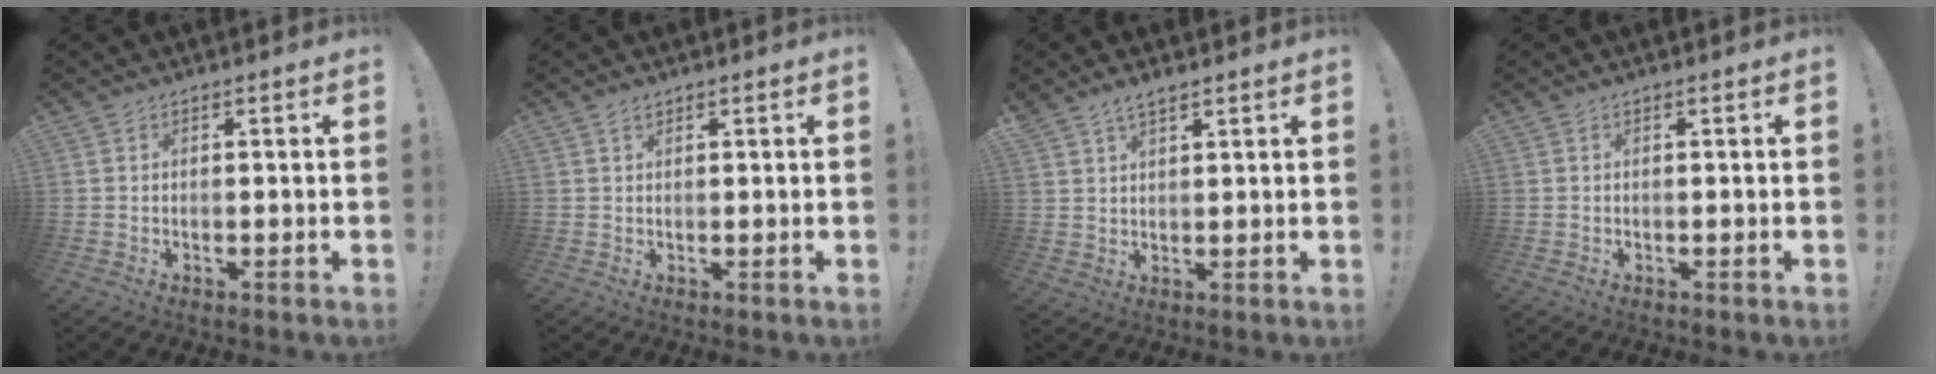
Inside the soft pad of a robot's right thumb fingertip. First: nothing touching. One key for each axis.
{"total": 1.1, "fx": 0.9, "fy": 0.5, "fz": 0.4, "tx": 0.000, "ty": -0.002, "tz": 0.016}
{"total": 3.4, "fx": 2.8, "fy": 1.0, "fz": 1.6, "tx": -0.029, "ty": -0.016, "tz": 0.051}
{"total": 0.0}